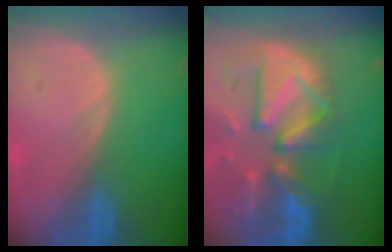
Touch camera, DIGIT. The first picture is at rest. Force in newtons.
{"total": 12.6, "press": 11.0, "slide": 6.2}